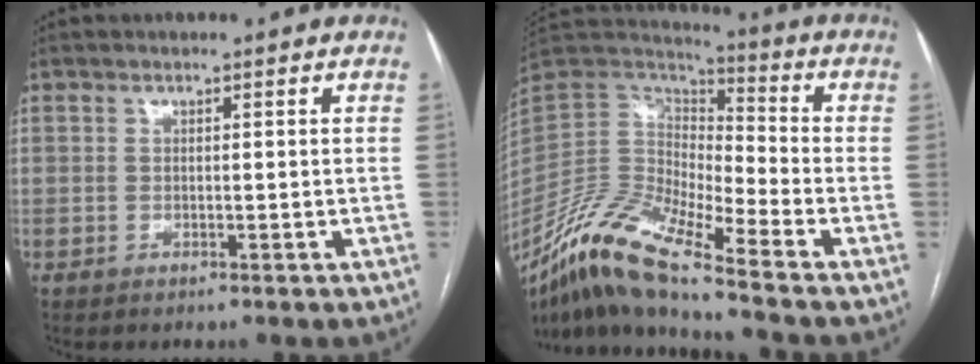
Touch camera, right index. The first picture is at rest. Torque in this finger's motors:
{"motor_torque": [1.05, -1.09, 0.20, 0.05]}